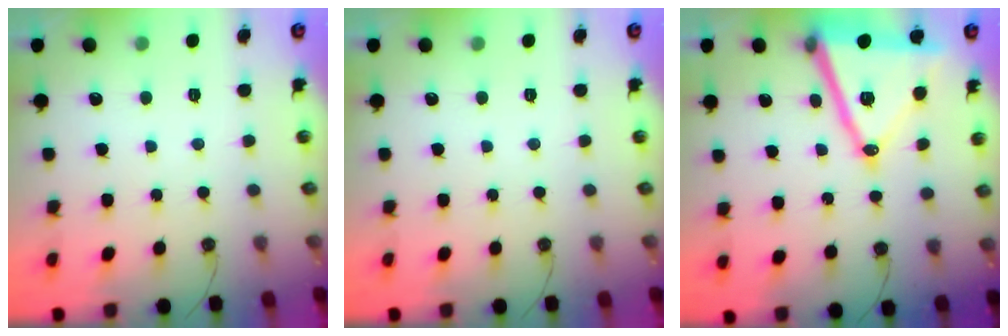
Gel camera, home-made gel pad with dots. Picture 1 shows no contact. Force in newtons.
{"total": 0.0}
{"total": 19.6, "press": 19.2, "slide": 3.8}